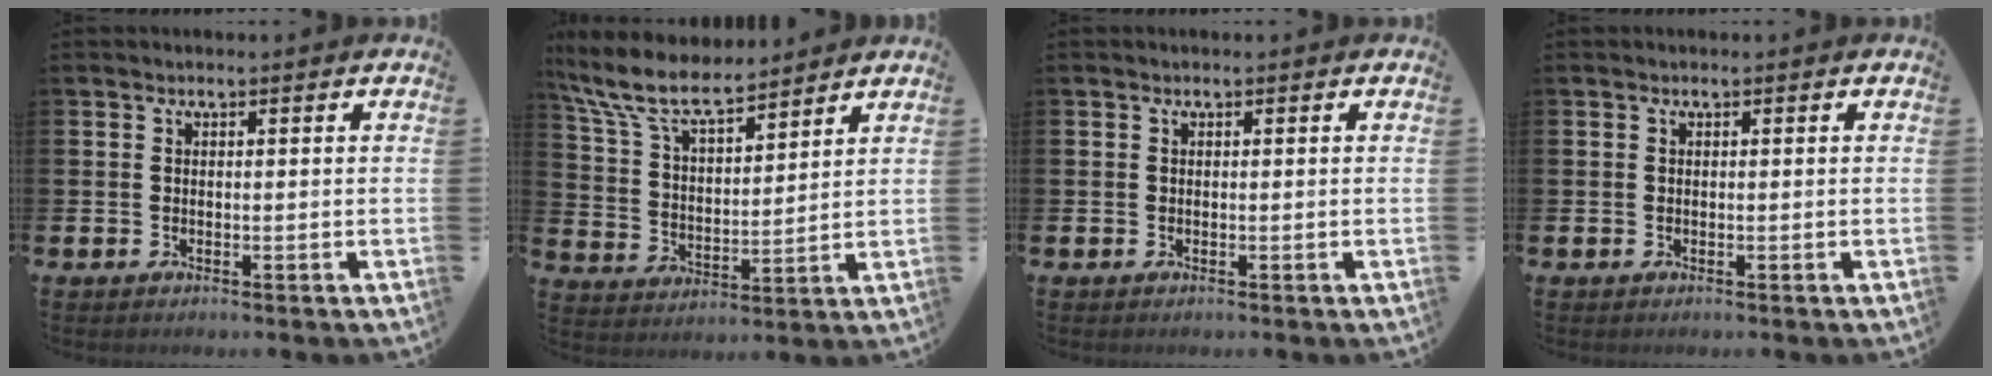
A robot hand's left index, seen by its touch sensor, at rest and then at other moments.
{"total": 9.0, "force": [8.0, 2.3, 3.6], "torque": [-0.105, -0.041, 0.143]}
{"total": 0.0}
{"total": 0.0}